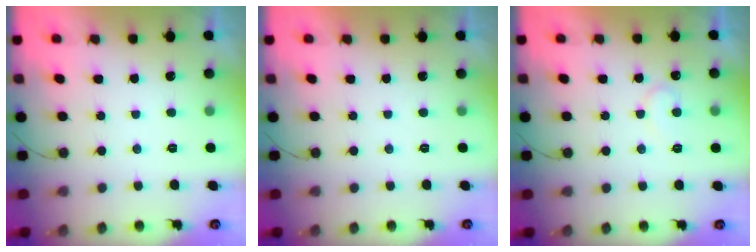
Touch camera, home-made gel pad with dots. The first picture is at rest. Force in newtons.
{"total": 1.7, "press": 1.7, "slide": 0.0}
{"total": 8.2, "press": 8.1, "slide": 0.4}